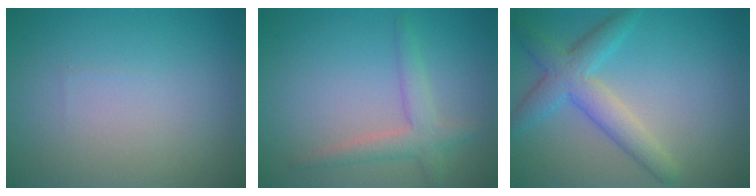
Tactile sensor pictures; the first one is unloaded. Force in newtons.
{"total": 2.8, "press": 2.8, "slide": 0.2}
{"total": 4.4, "press": 4.4, "slide": 0.0}